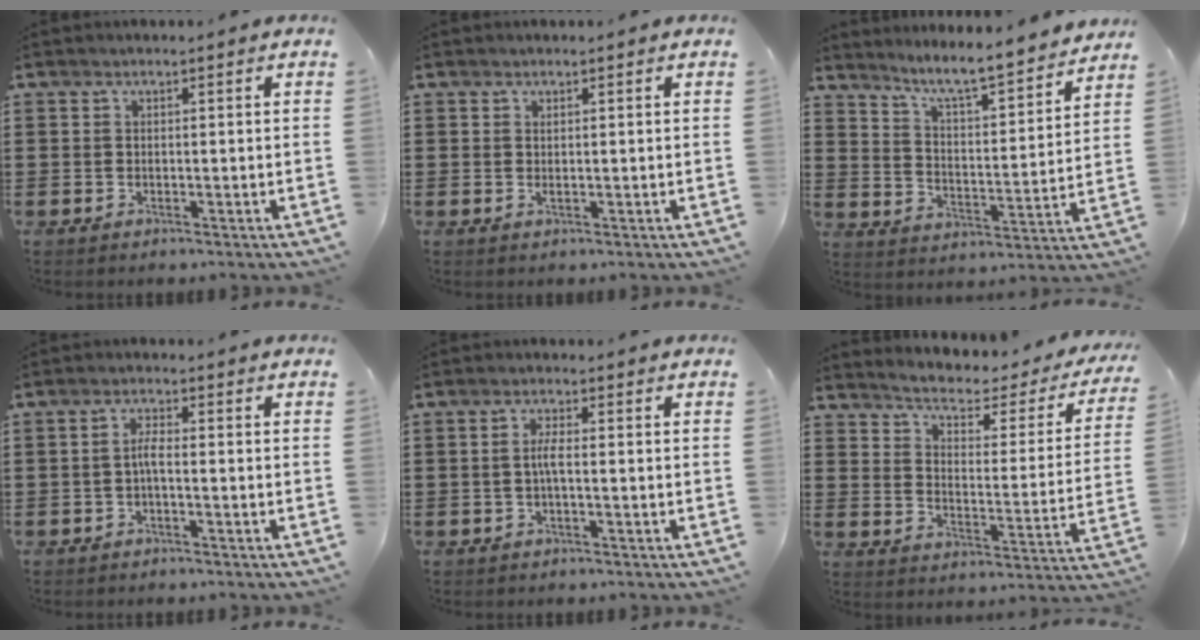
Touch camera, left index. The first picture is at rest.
{"total": 0.7, "force": [0.3, 0.1, 0.6], "torque": [-0.013, -0.001, 0.006]}
{"total": 6.7, "force": [6.1, -0.3, 2.8], "torque": [-0.071, -0.053, 0.097]}
{"total": 2.4, "force": [-0.6, 0.4, 2.3], "torque": [-0.050, -0.001, -0.014]}
{"total": 2.3, "force": [-0.3, 0.3, 2.3], "torque": [-0.051, -0.002, -0.009]}
{"total": 3.0, "force": [2.3, 1.0, 1.6], "torque": [-0.047, -0.019, 0.028]}